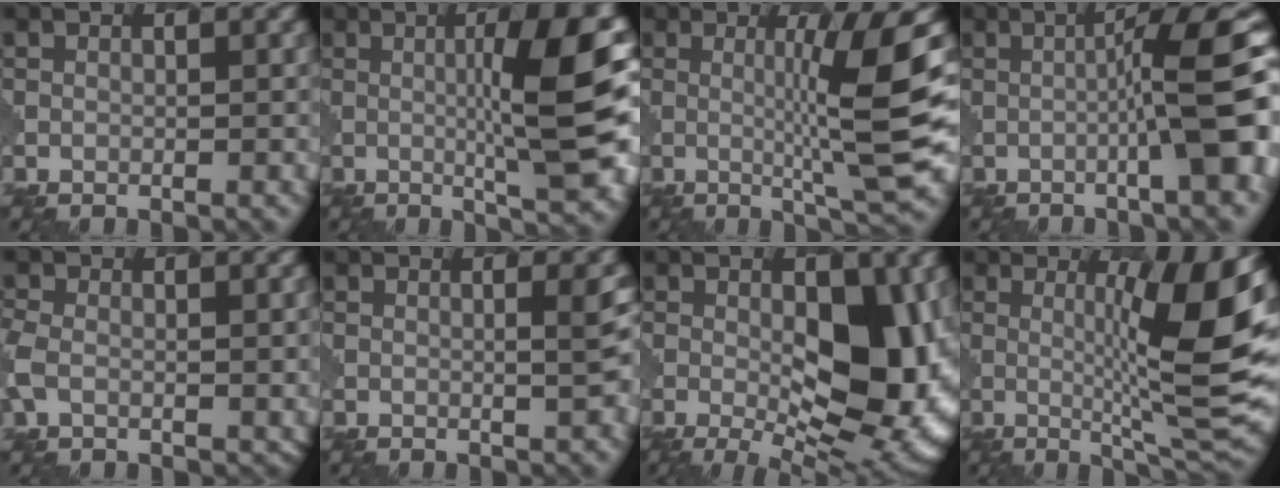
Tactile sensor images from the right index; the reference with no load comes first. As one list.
[{"total": 10.6, "force": [0.4, 2.2, 10.4], "torque": [-0.129, -0.001, 0.009]}, {"total": 7.7, "force": [0.5, 0.7, 7.6], "torque": [-0.117, -0.006, 0.014]}, {"total": 10.6, "force": [-0.7, 1.8, 10.4], "torque": [-0.118, 0.016, -0.015]}, {"total": 4.2, "force": [-0.6, 3.2, 2.6], "torque": [-0.063, -0.003, -0.017]}, {"total": 3.0, "force": [0.3, 0.8, 2.9], "torque": [-0.028, 0.003, 0.004]}, {"total": 11.2, "force": [-0.1, 5.0, 9.9], "torque": [-0.125, -0.005, -0.005]}, {"total": 11.1, "force": [1.0, 2.0, 10.9], "torque": [-0.140, -0.006, 0.022]}]